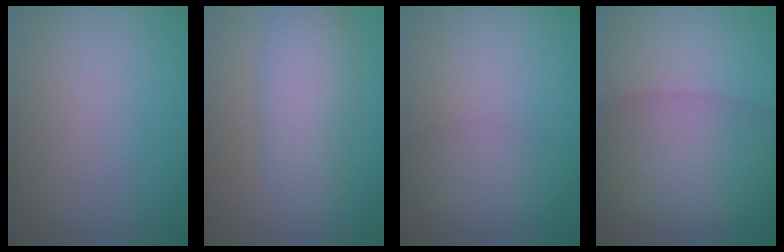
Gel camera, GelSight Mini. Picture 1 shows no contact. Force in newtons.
{"total": 5.1, "press": 5.1, "slide": 0.0}
{"total": 2.1, "press": 2.1, "slide": 0.1}
{"total": 8.7, "press": 8.7, "slide": 0.5}